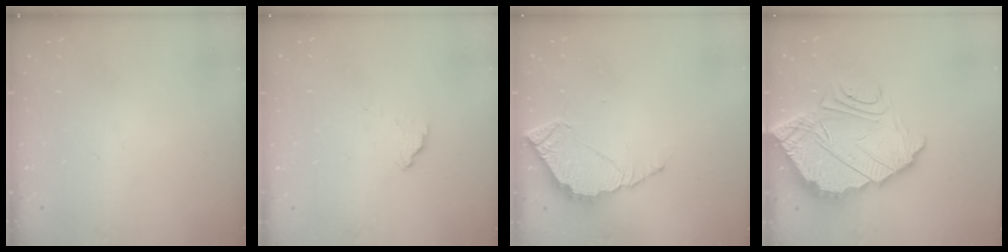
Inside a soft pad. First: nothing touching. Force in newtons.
{"total": 3.1, "press": 3.1, "slide": 0.3}
{"total": 6.1, "press": 6.1, "slide": 0.3}
{"total": 8.1, "press": 8.1, "slide": 0.7}